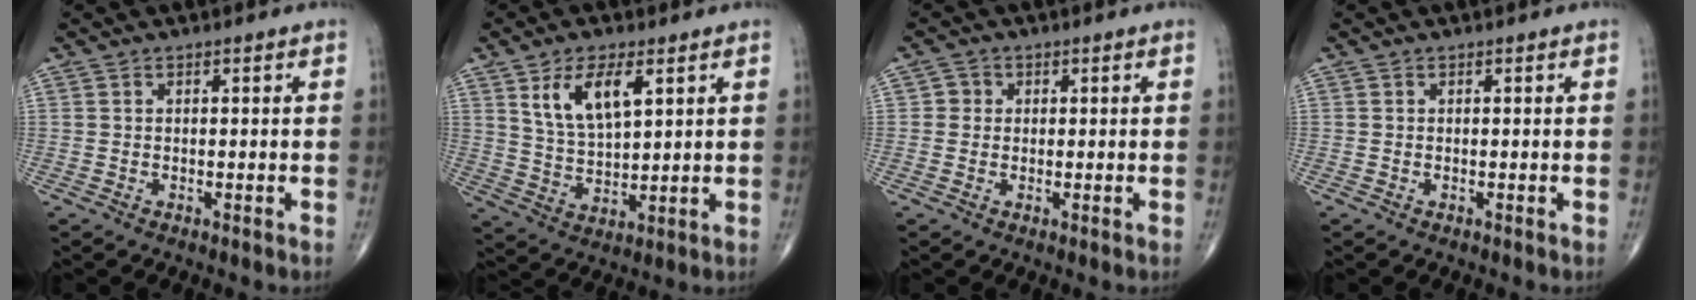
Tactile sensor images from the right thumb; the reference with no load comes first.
{"total": 9.9, "force": [4.4, 4.4, 7.6], "torque": [-0.130, -0.021, 0.093]}
{"total": 2.0, "force": [0.2, 2.0, 0.5], "torque": [0.005, 0.004, -0.001]}
{"total": 0.0}